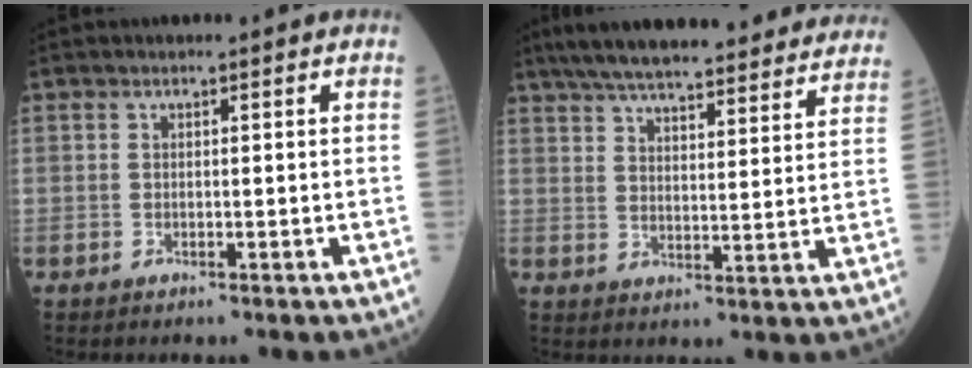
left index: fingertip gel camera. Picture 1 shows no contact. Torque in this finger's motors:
{"motor_torque": [0.94, -1.20, 0.26, 0.15]}